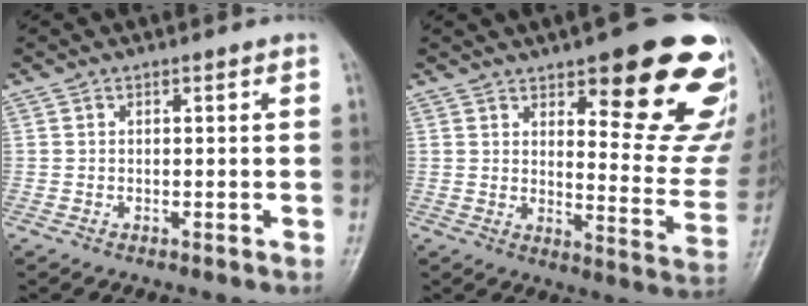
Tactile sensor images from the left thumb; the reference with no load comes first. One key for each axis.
{"total": 23.4, "fx": 12.7, "fy": 7.3, "fz": 18.3, "tx": -0.184, "ty": -0.066, "tz": 0.167}